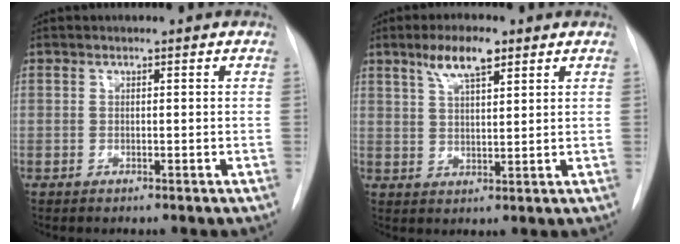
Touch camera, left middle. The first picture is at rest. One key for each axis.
{"total": 6.4, "fx": 4.0, "fy": 1.5, "fz": 4.7, "tx": -0.089, "ty": 0.009, "tz": 0.072}